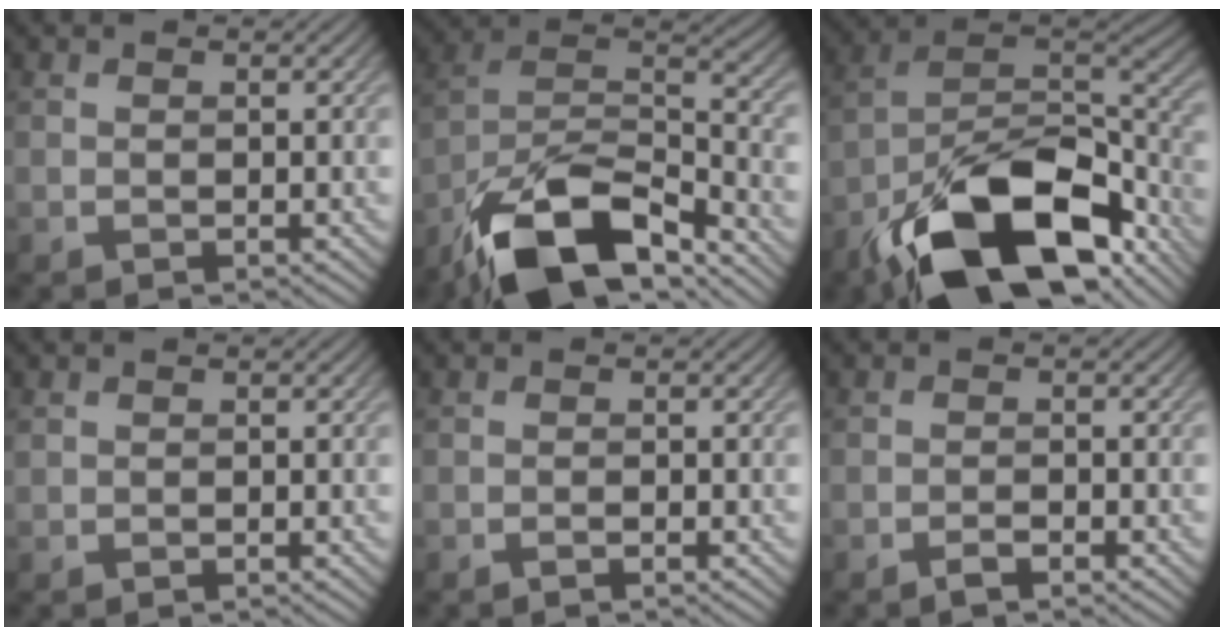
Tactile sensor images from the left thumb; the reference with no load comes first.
{"total": 16.0, "force": [-11.3, 6.2, 9.6], "torque": [-0.207, -0.020, -0.198]}
{"total": 19.4, "force": [-11.9, 9.0, 12.4], "torque": [-0.224, -0.034, -0.200]}
{"total": 0.6, "force": [0.5, 0.3, 0.2], "torque": [-0.006, 0.000, 0.013]}
{"total": 0.6, "force": [-0.4, 0.0, 0.4], "torque": [-0.008, 0.000, -0.007]}
{"total": 1.3, "force": [-0.9, 0.2, 0.8], "torque": [-0.015, 0.001, -0.018]}